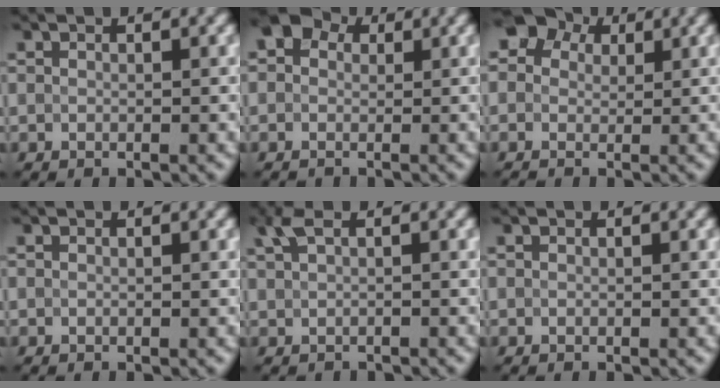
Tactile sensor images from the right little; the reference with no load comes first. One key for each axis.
{"total": 4.0, "fx": 0.7, "fy": 3.6, "fz": 1.6, "tx": -0.014, "ty": 0.021, "tz": -0.019}
{"total": 6.6, "fx": 1.5, "fy": 5.7, "fz": 3.1, "tx": -0.072, "ty": 0.026, "tz": -0.008}
{"total": 0.0}
{"total": 1.3, "fx": 0.6, "fy": 0.4, "fz": 1.0, "tx": -0.024, "ty": 0.000, "tz": 0.012}
{"total": 0.0}